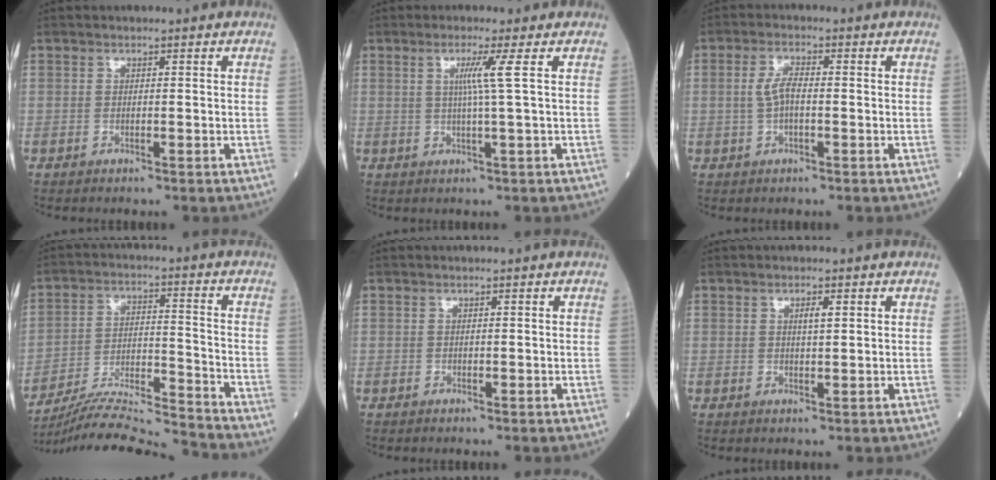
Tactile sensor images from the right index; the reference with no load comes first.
{"total": 3.6, "force": [0.8, -1.3, 3.3], "torque": [-0.063, -0.004, 0.015]}
{"total": 3.4, "force": [-0.2, 1.1, 3.3], "torque": [-0.075, 0.006, -0.002]}
{"total": 14.0, "force": [-13.6, -2.1, 2.8], "torque": [-0.053, 0.006, -0.233]}
{"total": 0.0}
{"total": 1.5, "force": [0.6, 0.3, 1.3], "torque": [-0.023, -0.001, 0.009]}